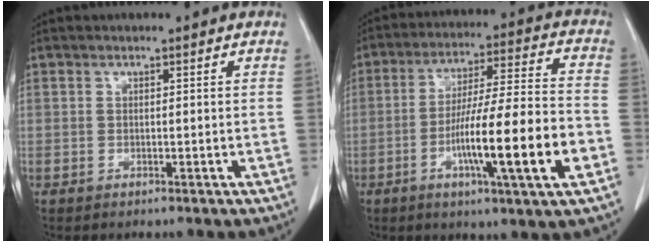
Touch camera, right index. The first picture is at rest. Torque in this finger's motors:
{"motor_torque": [1.41, -0.73, 0.95, 0.21]}